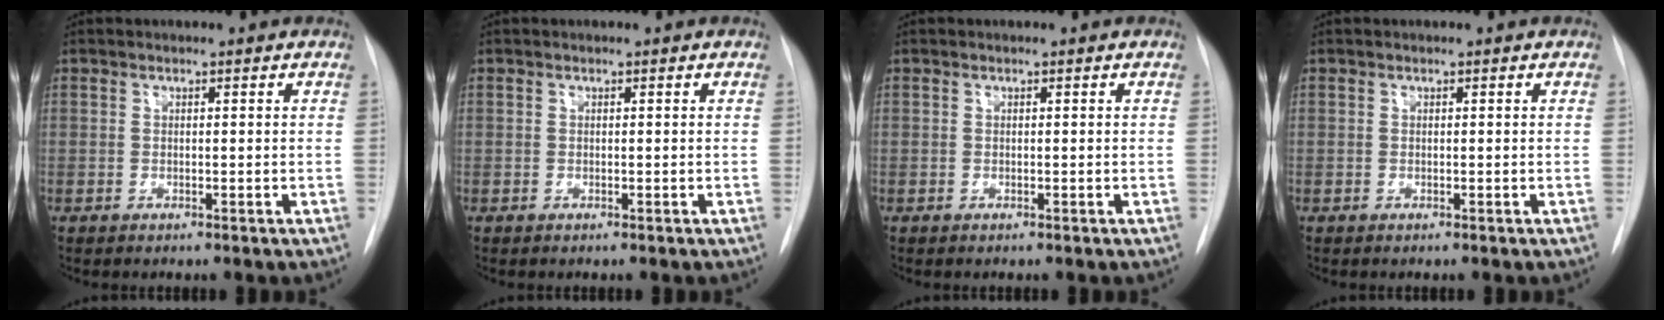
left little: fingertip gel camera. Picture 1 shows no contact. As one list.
[{"total": 0.0}, {"total": 0.0}, {"total": 0.0}]